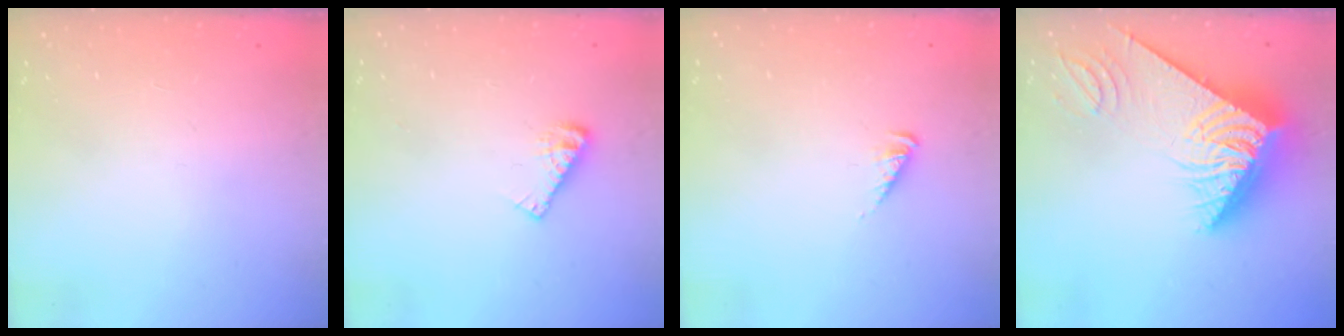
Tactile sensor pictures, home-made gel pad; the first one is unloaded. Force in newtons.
{"total": 5.4, "press": 5.4, "slide": 0.5}
{"total": 3.3, "press": 3.3, "slide": 0.6}
{"total": 14.6, "press": 14.5, "slide": 1.5}